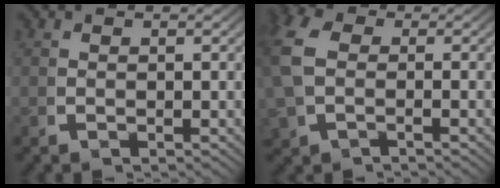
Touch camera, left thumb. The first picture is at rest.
{"total": 4.6, "force": [0.2, 3.3, 3.2], "torque": [-0.094, -0.004, 0.009]}